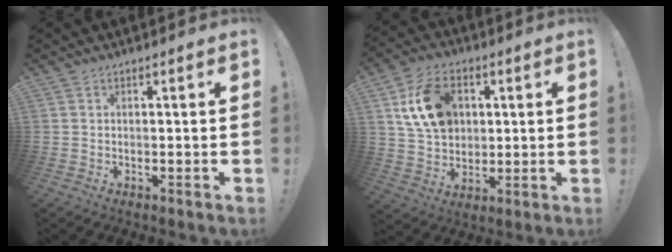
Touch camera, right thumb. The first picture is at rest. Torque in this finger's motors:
{"motor_torque": [1.58, 1.66, 0.36, -0.09, 0.06]}